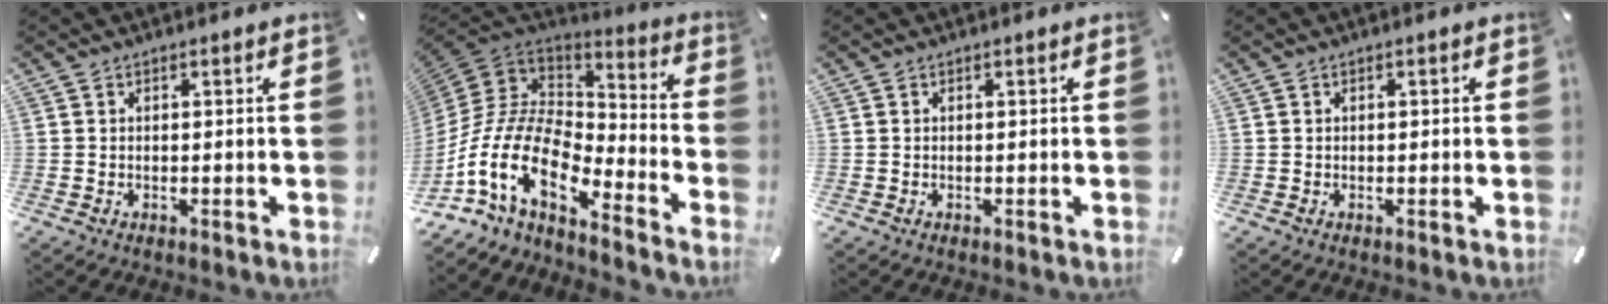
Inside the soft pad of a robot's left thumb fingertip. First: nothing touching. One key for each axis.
{"total": 17.5, "fx": -7.6, "fy": 9.3, "fz": 12.8, "tx": -0.299, "ty": 0.001, "tz": -0.140}
{"total": 0.0}
{"total": 0.0}